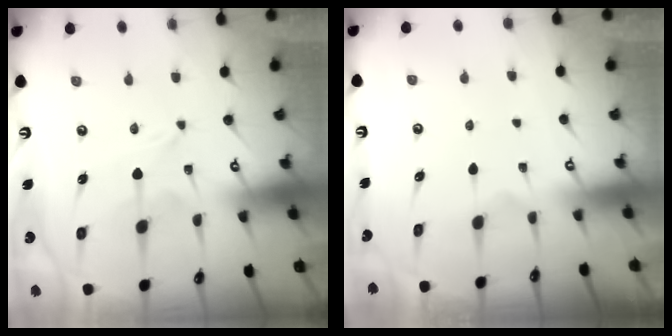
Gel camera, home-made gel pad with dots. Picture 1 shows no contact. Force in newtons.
{"total": 0.5, "press": 0.5, "slide": 0.1}